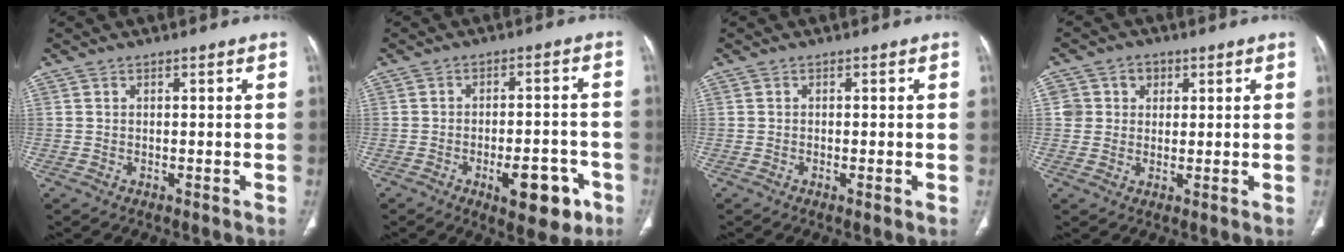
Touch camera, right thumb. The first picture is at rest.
{"total": 10.1, "force": [-4.6, 4.4, 7.9], "torque": [-0.091, 0.023, -0.057]}
{"total": 1.2, "force": [-0.3, 0.2, 1.1], "torque": [-0.024, -0.004, -0.006]}
{"total": 4.7, "force": [1.4, 4.4, 0.8], "torque": [0.017, 0.001, 0.020]}